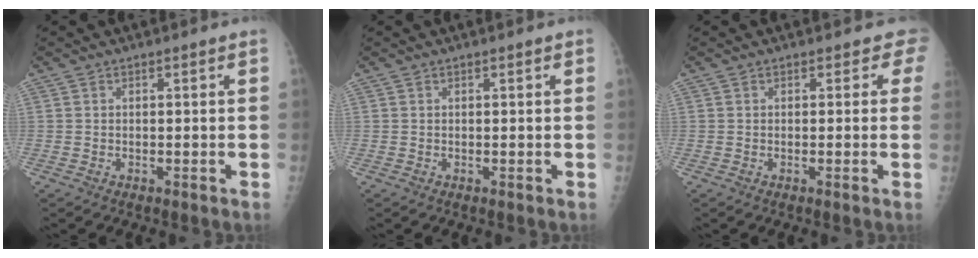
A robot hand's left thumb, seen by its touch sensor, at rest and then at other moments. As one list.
[{"total": 0.6, "force": [0.3, -0.1, 0.5], "torque": [-0.012, 0.001, 0.005]}, {"total": 2.0, "force": [1.4, 1.3, 0.5], "torque": [0.022, -0.003, 0.002]}]